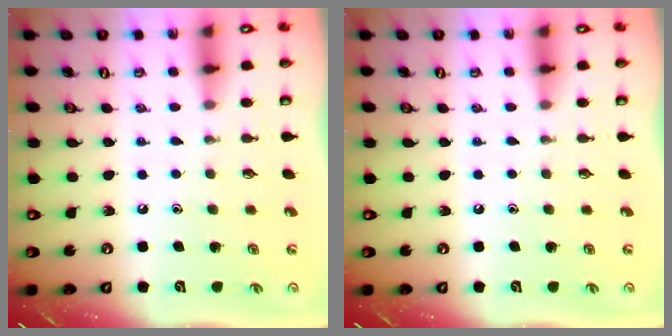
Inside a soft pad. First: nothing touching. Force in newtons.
{"total": 0.0}